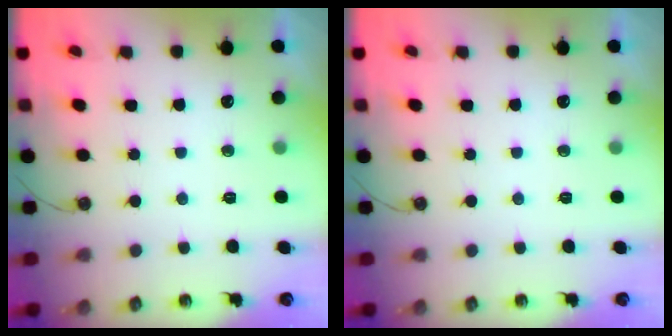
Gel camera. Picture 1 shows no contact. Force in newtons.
{"total": 0.0}